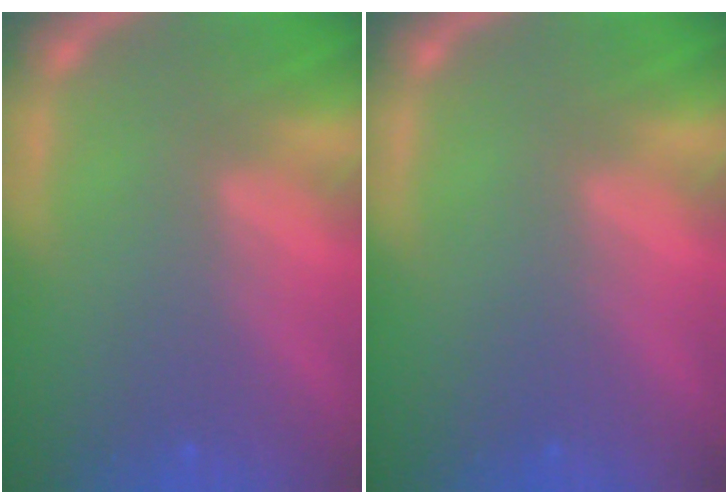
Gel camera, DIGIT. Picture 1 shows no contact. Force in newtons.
{"total": 0.0}